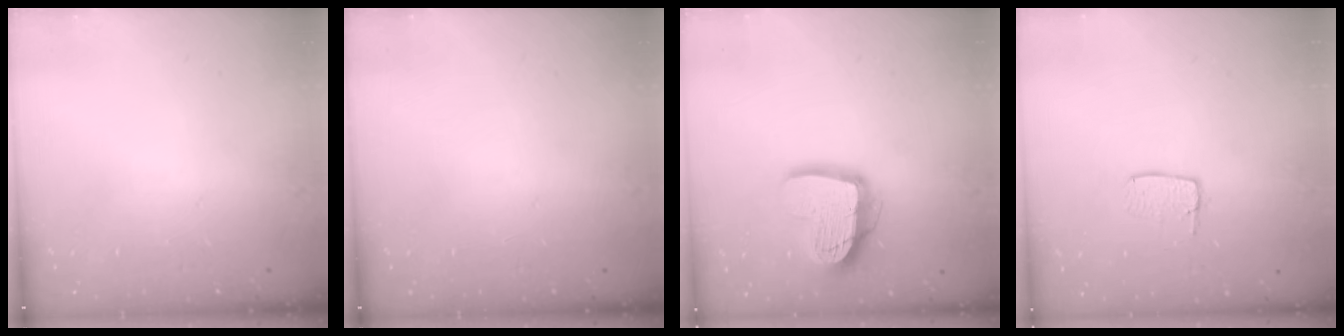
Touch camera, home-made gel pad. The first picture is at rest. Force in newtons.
{"total": 0.0}
{"total": 14.9, "press": 14.8, "slide": 1.4}
{"total": 5.8, "press": 5.8, "slide": 0.4}